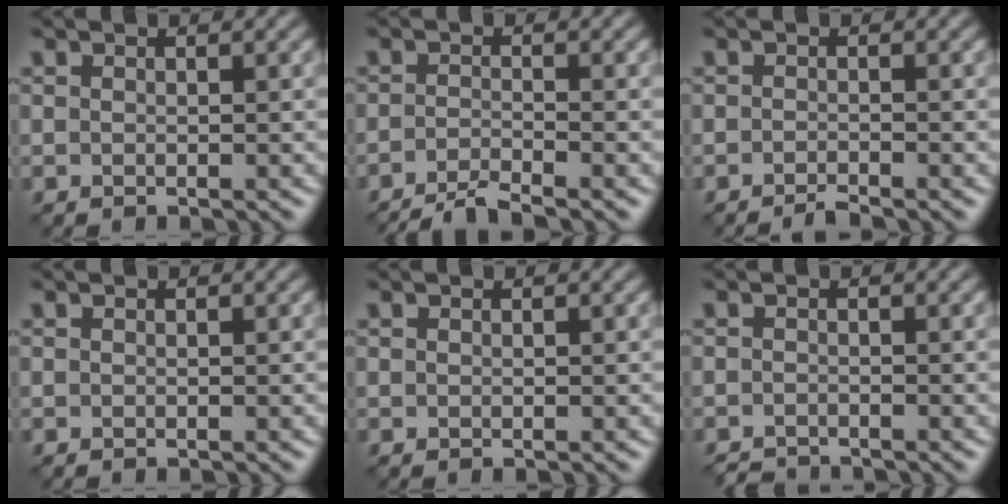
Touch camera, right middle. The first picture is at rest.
{"total": 3.7, "force": [-2.9, 0.6, 2.1], "torque": [-0.028, -0.002, -0.064]}
{"total": 1.5, "force": [-1.2, 0.2, 0.9], "torque": [-0.007, 0.001, -0.028]}
{"total": 0.0}
{"total": 0.0}
{"total": 1.7, "force": [-1.7, 0.1, 0.2], "torque": [0.001, -0.004, -0.032]}